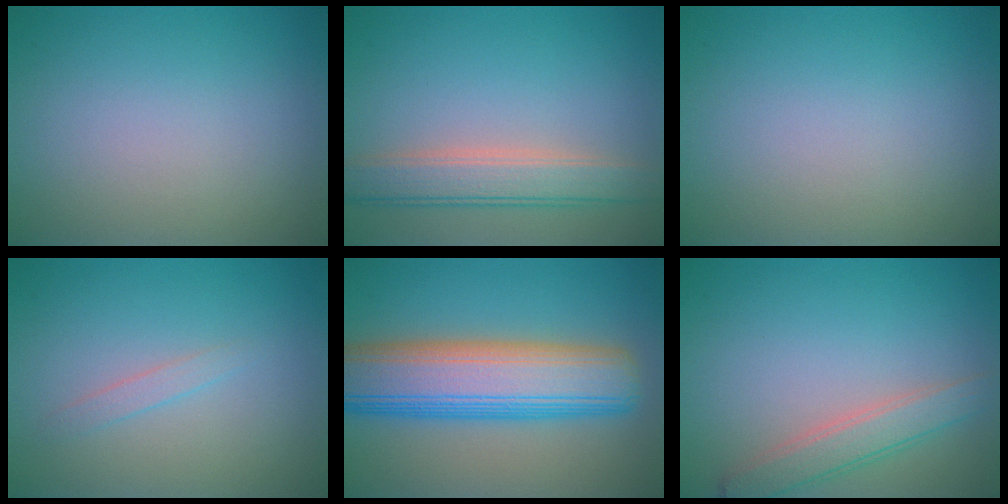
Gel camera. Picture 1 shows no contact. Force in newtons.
{"total": 4.2, "press": 4.2, "slide": 0.4}
{"total": 0.0}
{"total": 1.0, "press": 1.0, "slide": 0.1}
{"total": 10.8, "press": 10.8, "slide": 0.4}
{"total": 2.9, "press": 2.9, "slide": 0.1}